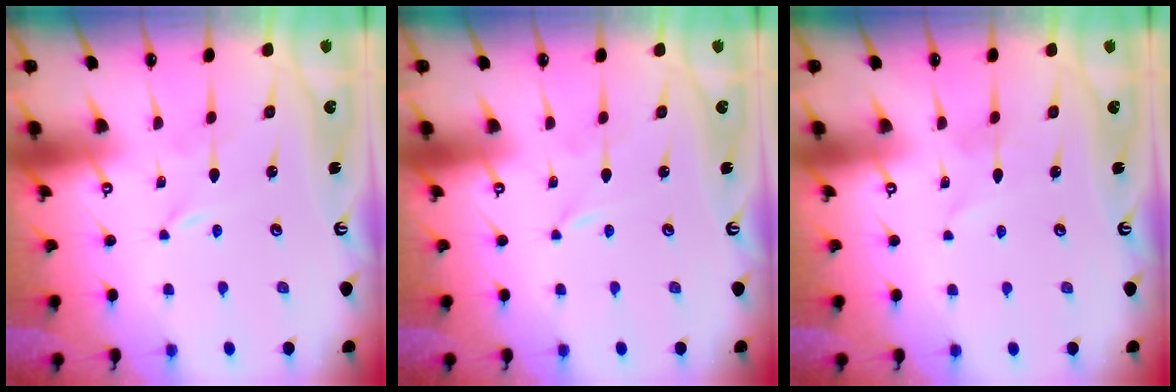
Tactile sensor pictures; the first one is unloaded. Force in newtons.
{"total": 0.0}
{"total": 1.7, "press": 1.7, "slide": 0.2}